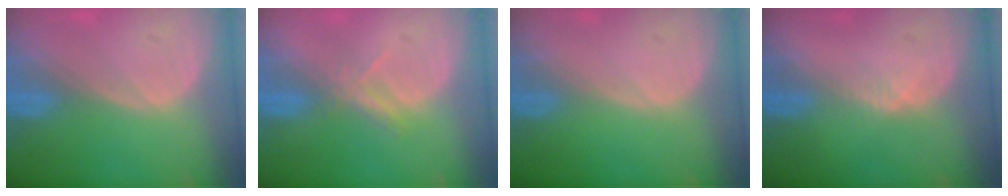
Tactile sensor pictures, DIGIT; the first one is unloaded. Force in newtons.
{"total": 2.6, "press": 2.5, "slide": 0.9}
{"total": 0.0}
{"total": 1.4, "press": 1.2, "slide": 0.7}